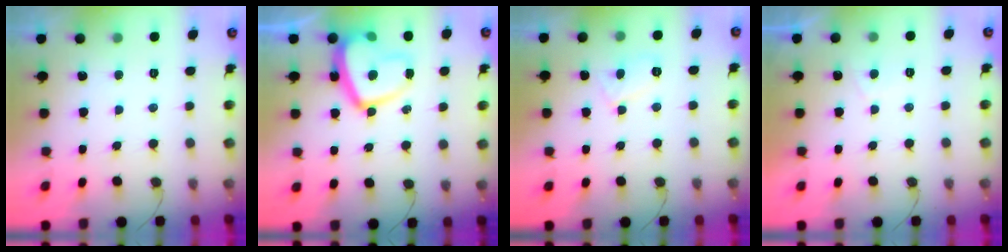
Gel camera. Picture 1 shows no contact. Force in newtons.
{"total": 14.1, "press": 14.1, "slide": 1.3}
{"total": 5.0, "press": 5.0, "slide": 0.3}
{"total": 2.8, "press": 2.7, "slide": 0.8}